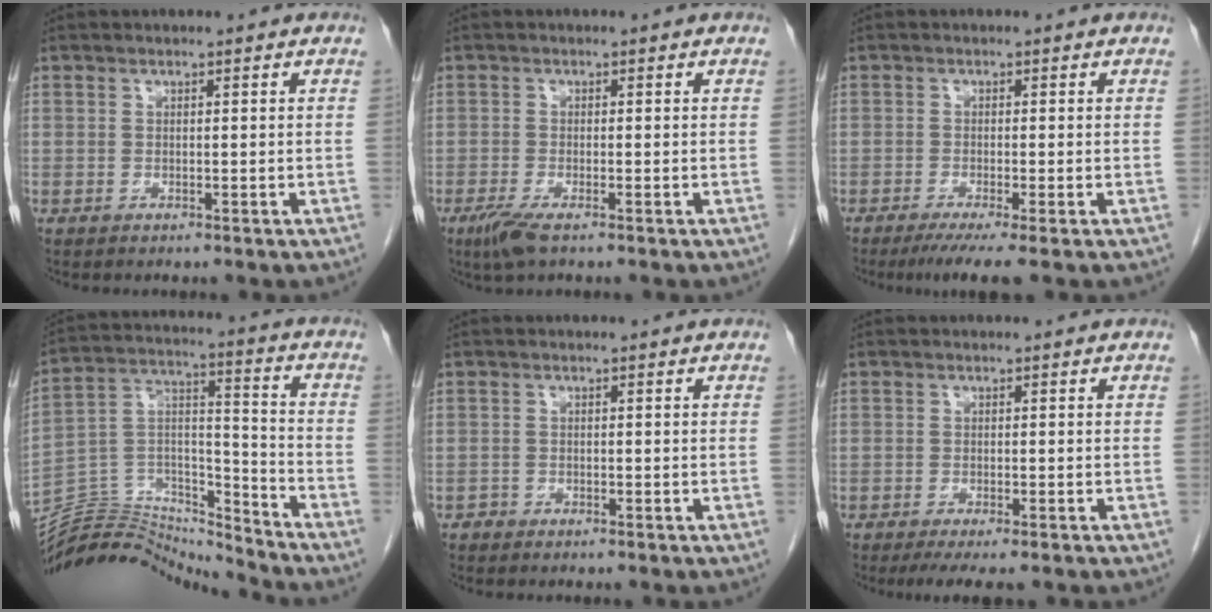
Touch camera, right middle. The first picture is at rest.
{"total": 3.4, "force": [-2.1, 0.6, 2.6], "torque": [-0.057, -0.010, -0.041]}
{"total": 4.4, "force": [-3.0, -0.3, 3.2], "torque": [-0.044, -0.012, -0.052]}
{"total": 15.6, "force": [-15.5, 1.1, 0.4], "torque": [-0.005, 0.058, -0.279]}
{"total": 0.7, "force": [-0.6, 0.3, -0.1], "torque": [-0.003, 0.001, -0.015]}
{"total": 4.6, "force": [-3.5, 0.7, 2.9], "torque": [-0.038, -0.011, -0.052]}